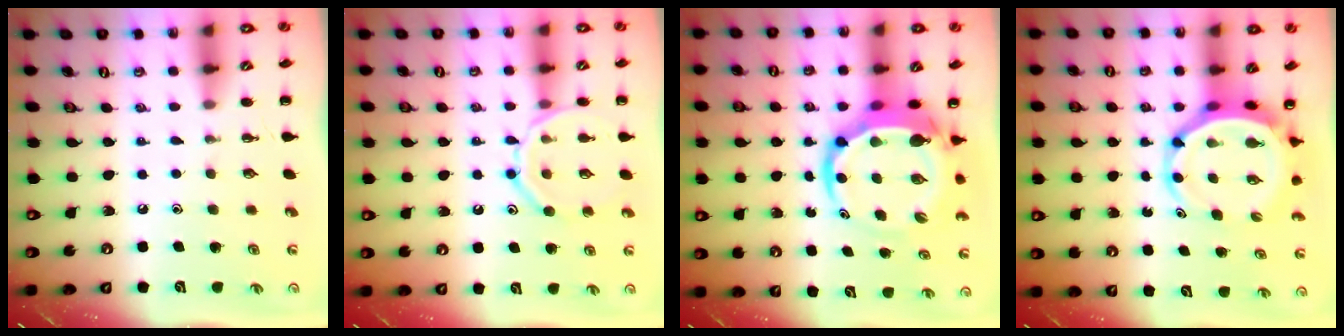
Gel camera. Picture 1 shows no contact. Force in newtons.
{"total": 13.5, "press": 13.4, "slide": 1.4}
{"total": 9.5, "press": 9.1, "slide": 2.6}
{"total": 6.5, "press": 6.2, "slide": 2.1}